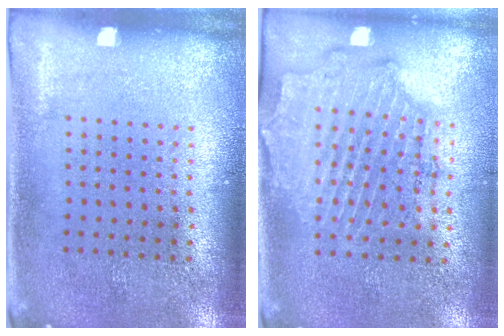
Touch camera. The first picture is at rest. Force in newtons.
{"total": 1.8, "press": 1.7, "slide": 0.6}